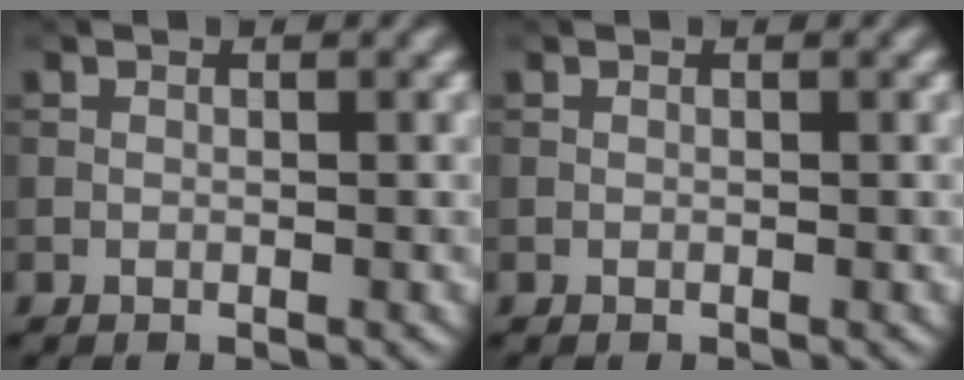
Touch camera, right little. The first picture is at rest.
{"total": 0.0}